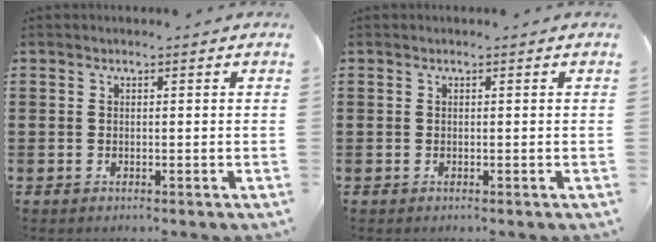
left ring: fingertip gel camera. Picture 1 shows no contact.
{"total": 0.0}